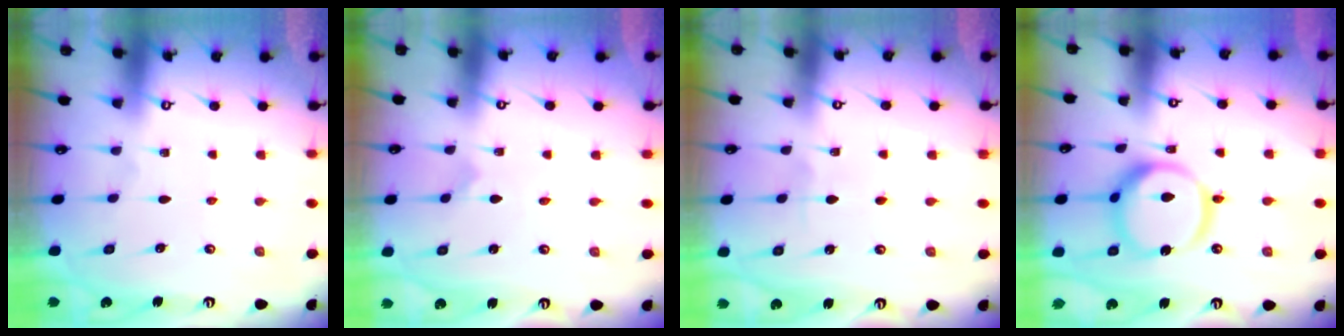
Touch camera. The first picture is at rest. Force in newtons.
{"total": 0.0}
{"total": 2.5, "press": 2.5, "slide": 0.4}
{"total": 15.2, "press": 15.1, "slide": 1.8}